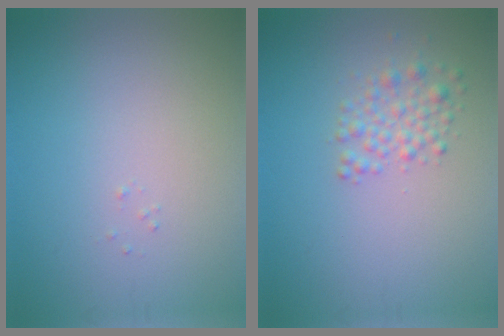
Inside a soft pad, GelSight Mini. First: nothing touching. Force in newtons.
{"total": 2.2, "press": 2.2, "slide": 0.1}